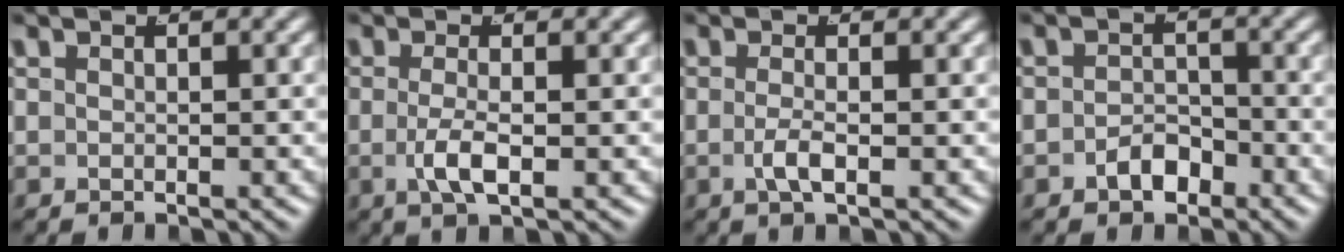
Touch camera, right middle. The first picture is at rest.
{"total": 2.4, "force": [-0.8, 0.2, 2.3], "torque": [-0.048, -0.015, -0.007]}
{"total": 1.7, "force": [-0.8, -0.2, 1.5], "torque": [-0.032, -0.012, -0.010]}
{"total": 2.4, "force": [-1.9, 1.3, 0.8], "torque": [-0.002, -0.005, -0.031]}